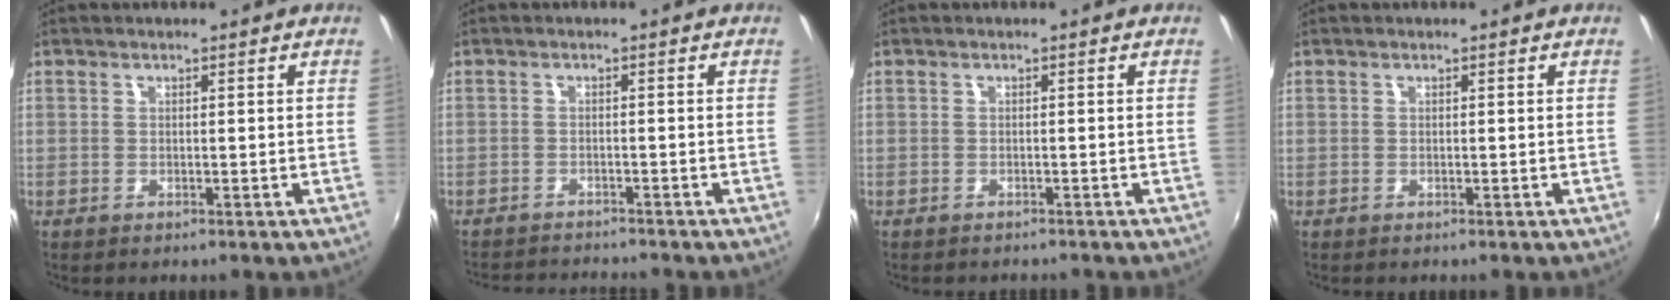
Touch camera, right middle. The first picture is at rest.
{"total": 6.3, "force": [-6.1, 0.6, 1.5], "torque": [-0.045, -0.009, -0.095]}
{"total": 1.6, "force": [-1.5, 0.4, 0.4], "torque": [-0.011, -0.008, -0.020]}
{"total": 0.0}